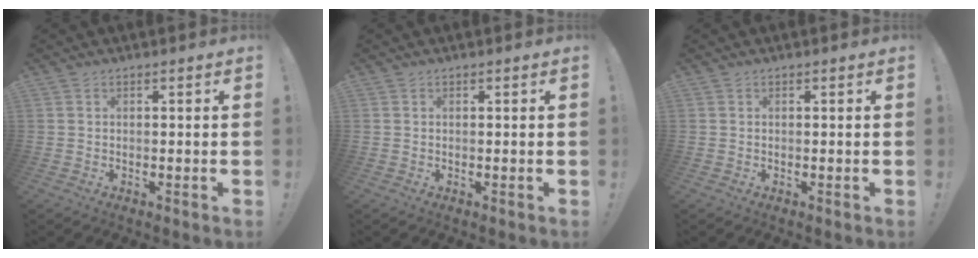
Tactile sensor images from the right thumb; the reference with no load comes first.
{"total": 0.0}
{"total": 0.0}